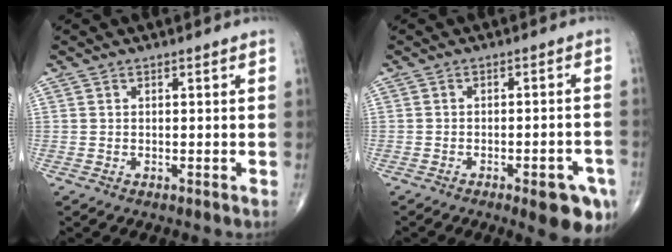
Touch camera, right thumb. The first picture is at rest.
{"total": 8.6, "force": [-4.4, 2.6, 7.0], "torque": [-0.071, 0.015, -0.049]}